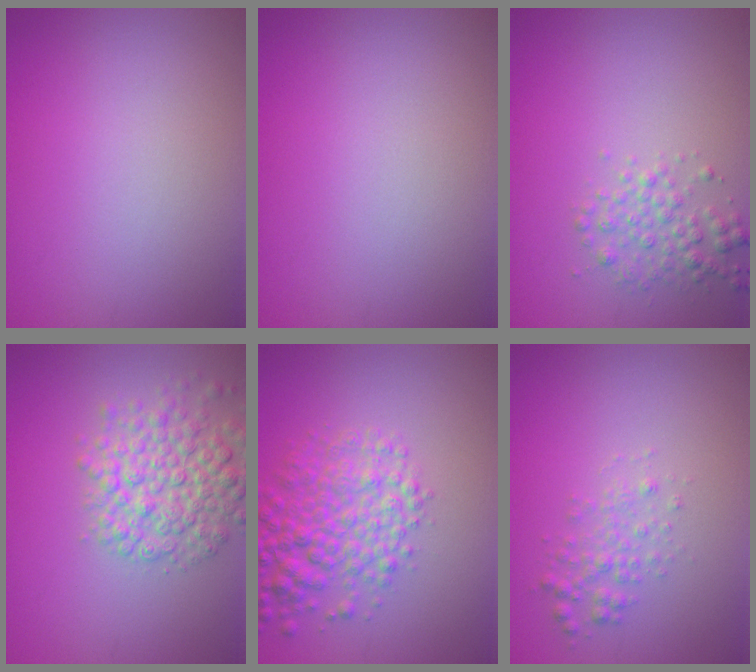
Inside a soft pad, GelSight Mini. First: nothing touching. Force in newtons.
{"total": 0.0}
{"total": 2.2, "press": 2.2, "slide": 0.0}
{"total": 5.7, "press": 5.7, "slide": 0.2}
{"total": 5.5, "press": 5.5, "slide": 0.2}
{"total": 1.8, "press": 1.8, "slide": 0.0}